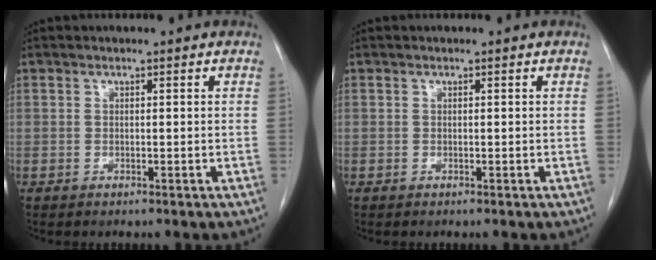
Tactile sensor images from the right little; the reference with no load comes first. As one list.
[{"total": 0.0}]